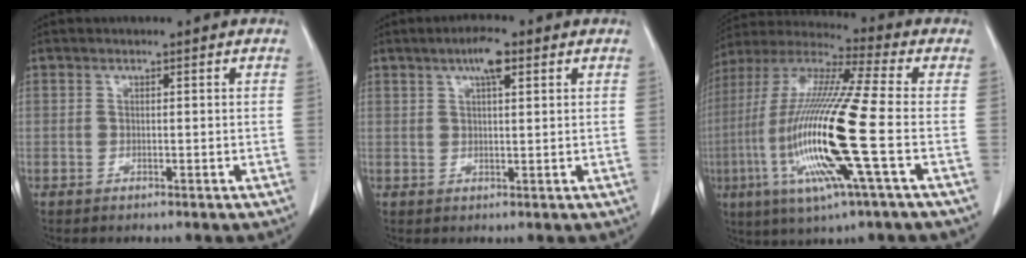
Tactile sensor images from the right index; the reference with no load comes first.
{"total": 4.1, "force": [2.2, 0.8, 3.4], "torque": [-0.063, 0.006, 0.036]}
{"total": 20.4, "force": [-4.5, 0.6, 19.9], "torque": [-0.426, -0.019, -0.095]}